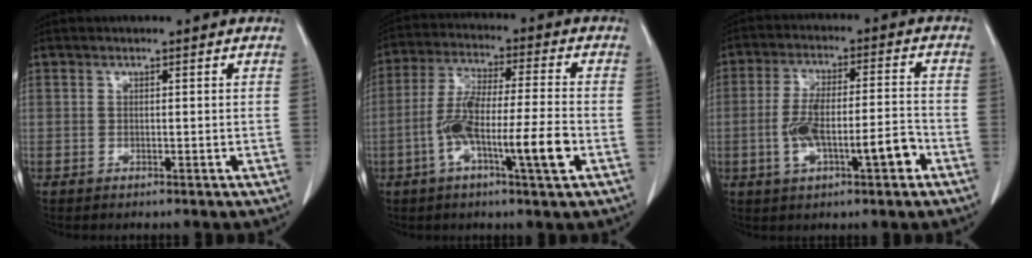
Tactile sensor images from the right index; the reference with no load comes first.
{"total": 12.1, "force": [-3.8, 0.9, 11.4], "torque": [-0.213, 0.002, -0.070]}
{"total": 10.2, "force": [-3.4, 2.6, 9.2], "torque": [-0.169, 0.021, -0.049]}